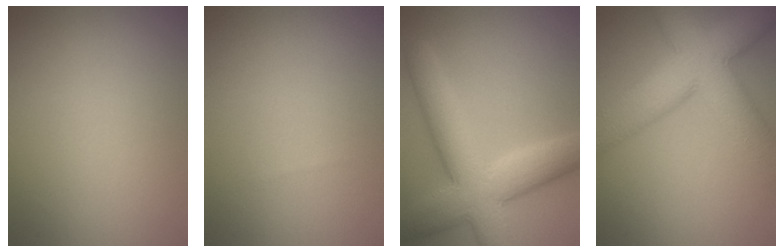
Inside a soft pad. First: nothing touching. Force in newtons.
{"total": 0.0}
{"total": 8.6, "press": 8.6, "slide": 0.4}
{"total": 10.2, "press": 10.2, "slide": 0.5}